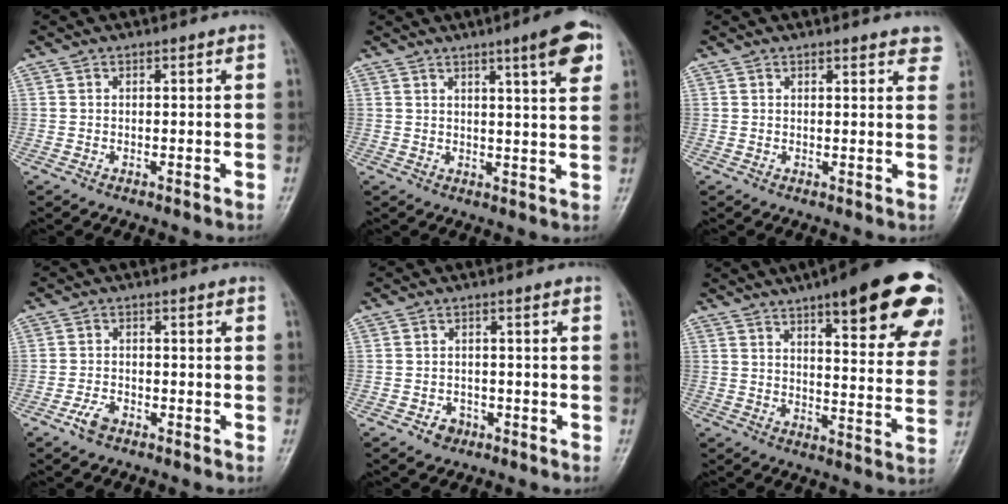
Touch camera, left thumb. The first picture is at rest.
{"total": 8.2, "force": [4.4, 1.0, 6.9], "torque": [-0.088, -0.018, 0.058]}
{"total": 4.1, "force": [3.4, 1.2, 2.1], "torque": [-0.005, -0.009, 0.031]}
{"total": 3.0, "force": [-2.0, 1.4, 1.6], "torque": [-0.036, 0.011, -0.037]}
{"total": 2.6, "force": [-1.4, 2.0, 0.7], "torque": [0.000, 0.014, -0.020]}
{"total": 24.3, "force": [14.2, 6.6, 18.6], "torque": [-0.209, -0.039, 0.175]}